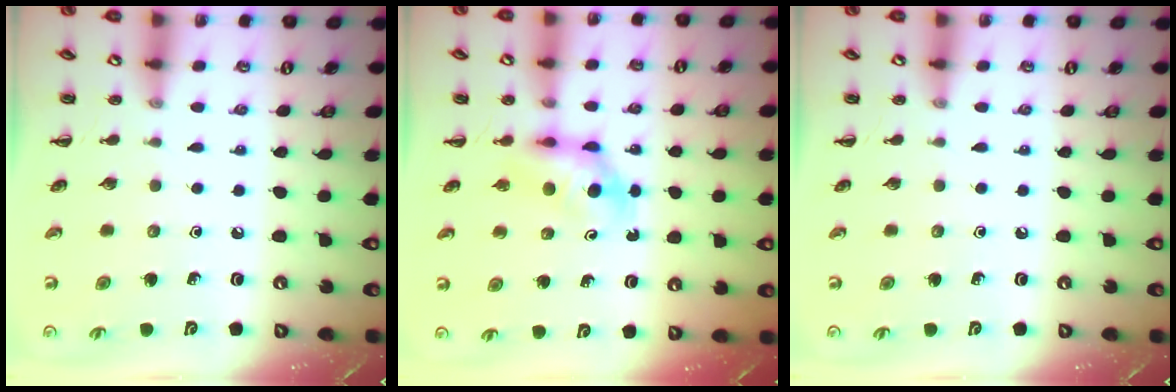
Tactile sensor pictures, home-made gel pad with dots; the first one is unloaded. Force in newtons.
{"total": 5.1, "press": 5.0, "slide": 0.7}
{"total": 0.0}